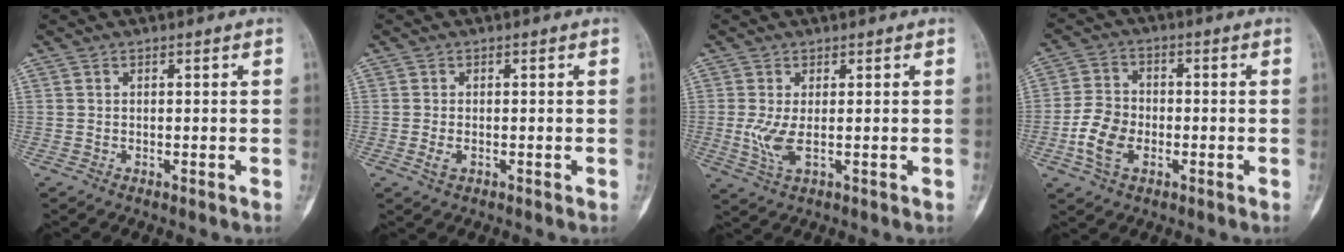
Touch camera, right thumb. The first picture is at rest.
{"total": 1.6, "force": [-0.5, 0.9, 1.2], "torque": [-0.031, -0.003, -0.011]}
{"total": 4.4, "force": [-0.2, 1.5, 4.1], "torque": [-0.103, -0.014, 0.000]}
{"total": 7.8, "force": [-2.4, 5.3, 5.2], "torque": [-0.100, 0.012, -0.052]}